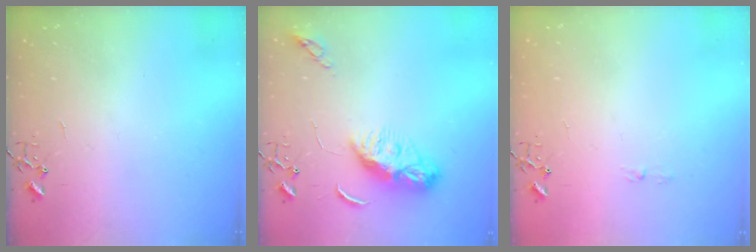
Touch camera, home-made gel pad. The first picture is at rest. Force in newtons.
{"total": 9.5, "press": 9.5, "slide": 0.5}
{"total": 2.9, "press": 2.9, "slide": 0.4}